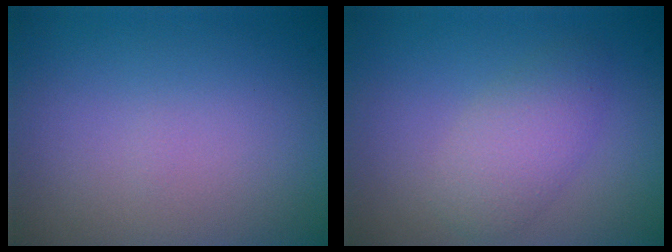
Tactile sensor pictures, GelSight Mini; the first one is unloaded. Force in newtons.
{"total": 3.0, "press": 3.0, "slide": 0.1}